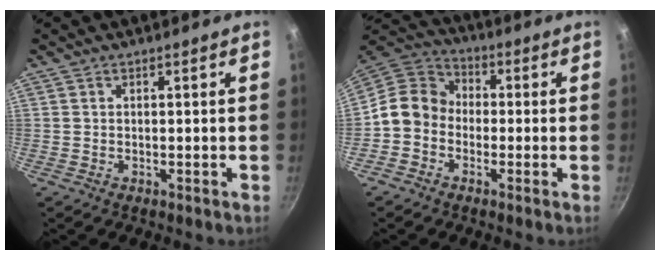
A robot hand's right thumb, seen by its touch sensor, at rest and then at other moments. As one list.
[{"total": 9.6, "force": [-2.0, 8.2, 4.7], "torque": [-0.056, 0.038, -0.065]}]